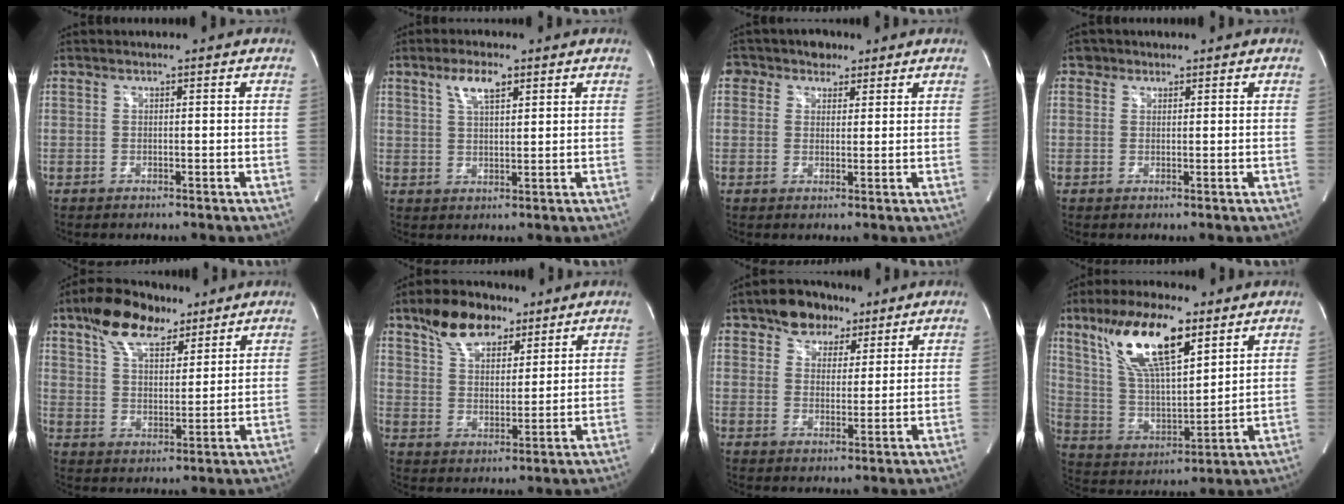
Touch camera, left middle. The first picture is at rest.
{"total": 5.0, "force": [2.8, 1.6, 3.8], "torque": [-0.075, 0.006, 0.054]}
{"total": 5.2, "force": [3.0, 4.0, 1.5], "torque": [-0.025, 0.023, 0.051]}
{"total": 1.8, "force": [1.1, 1.5, 0.0], "torque": [0.010, 0.004, 0.011]}
{"total": 11.9, "force": [8.1, 5.2, 7.0], "torque": [-0.128, 0.021, 0.146]}
{"total": 10.6, "force": [7.2, 5.4, 5.6], "torque": [-0.103, 0.019, 0.133]}
{"total": 7.3, "force": [4.8, 4.8, 2.6], "torque": [-0.036, 0.018, 0.080]}
{"total": 16.7, "force": [9.5, 4.7, 13.0], "torque": [-0.250, 0.015, 0.179]}